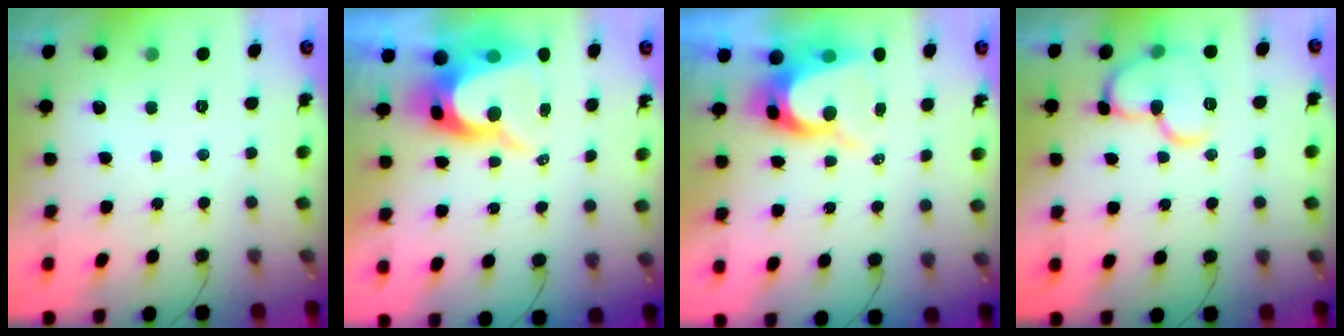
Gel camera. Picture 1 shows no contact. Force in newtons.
{"total": 10.6, "press": 10.6, "slide": 0.8}
{"total": 7.9, "press": 7.8, "slide": 0.7}
{"total": 12.4, "press": 12.4, "slide": 0.6}